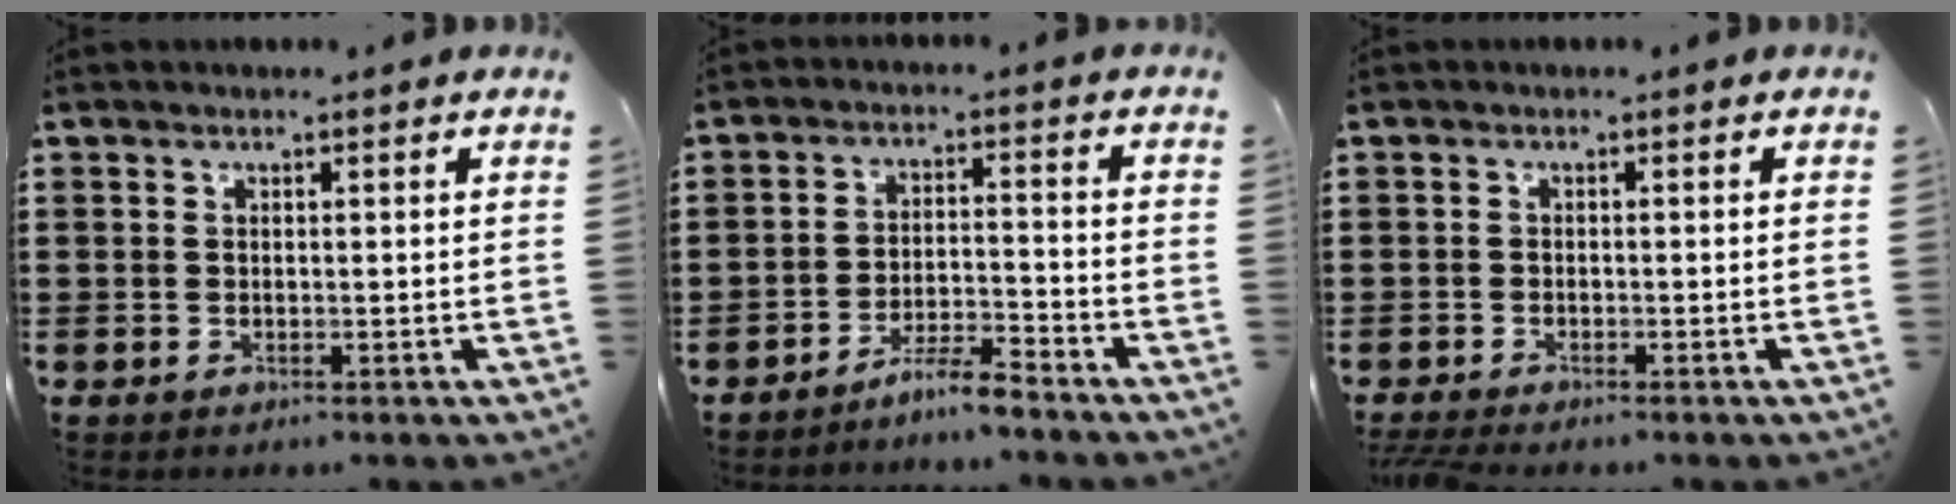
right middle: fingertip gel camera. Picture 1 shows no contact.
{"total": 4.6, "force": [-4.3, 0.1, 1.8], "torque": [-0.045, -0.002, -0.087]}
{"total": 1.1, "force": [-1.0, 0.1, 0.4], "torque": [-0.009, -0.002, -0.019]}